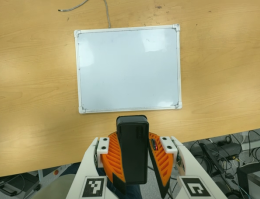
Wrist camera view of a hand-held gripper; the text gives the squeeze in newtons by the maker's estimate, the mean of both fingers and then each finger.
{"total": 10.8, "left": 10.3, "right": 11.3}